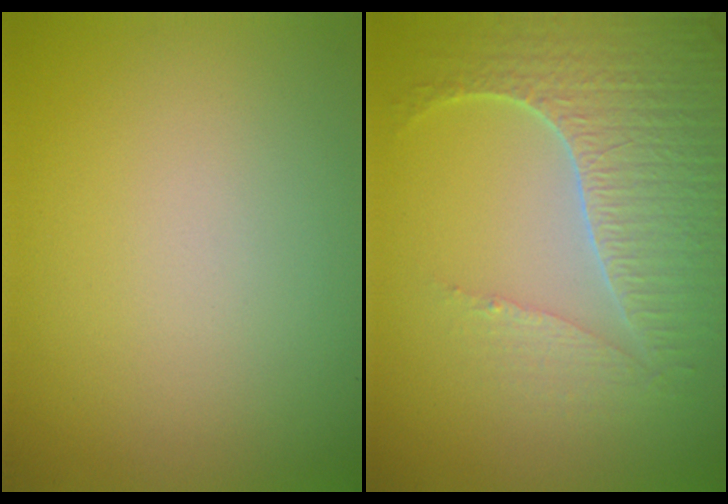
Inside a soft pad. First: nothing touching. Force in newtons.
{"total": 5.8, "press": 4.8, "slide": 3.2}